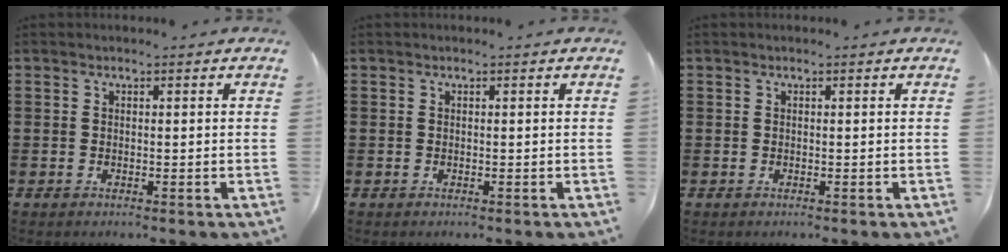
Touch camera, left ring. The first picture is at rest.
{"total": 0.0}
{"total": 0.0}